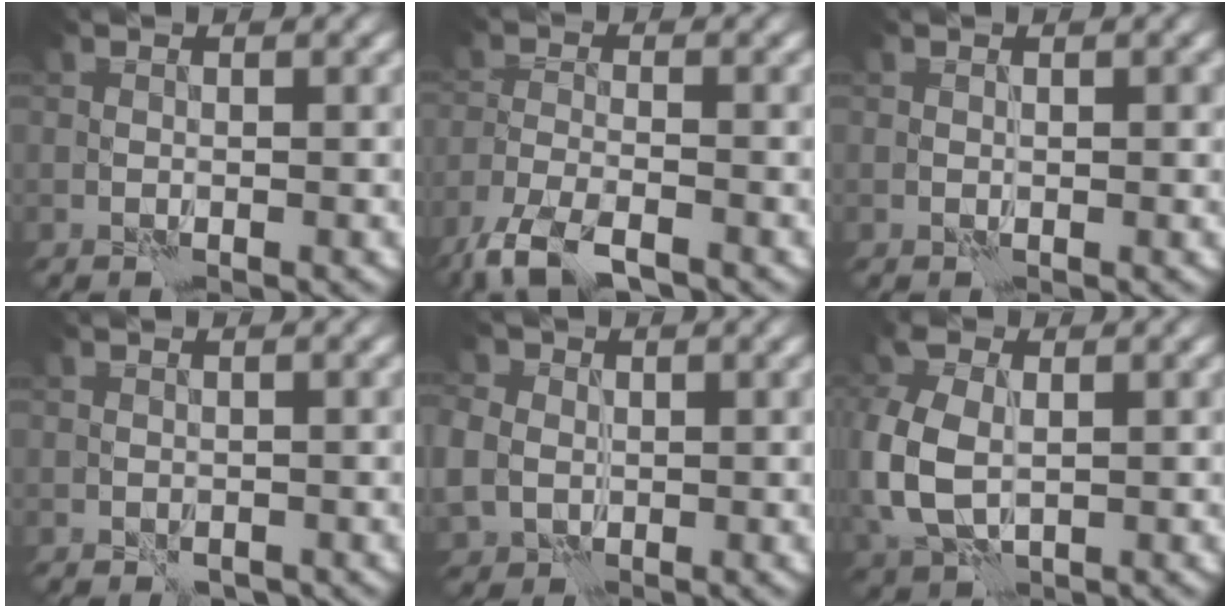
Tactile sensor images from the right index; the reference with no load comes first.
{"total": 5.0, "force": [-3.9, 1.1, 2.8], "torque": [-0.056, -0.011, -0.082]}
{"total": 0.8, "force": [0.3, 0.4, 0.6], "torque": [-0.003, -0.003, 0.006]}
{"total": 1.1, "force": [-0.5, 0.9, 0.2], "torque": [-0.005, -0.005, -0.006]}
{"total": 6.8, "force": [0.8, 5.9, 3.3], "torque": [-0.078, 0.009, -0.019]}
{"total": 7.0, "force": [0.0, 4.7, 5.1], "torque": [-0.148, -0.007, 0.002]}